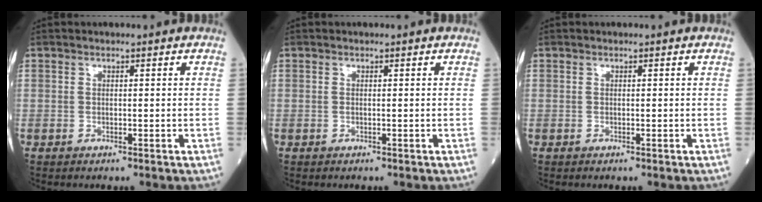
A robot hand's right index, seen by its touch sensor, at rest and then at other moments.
{"total": 0.0}
{"total": 0.0}